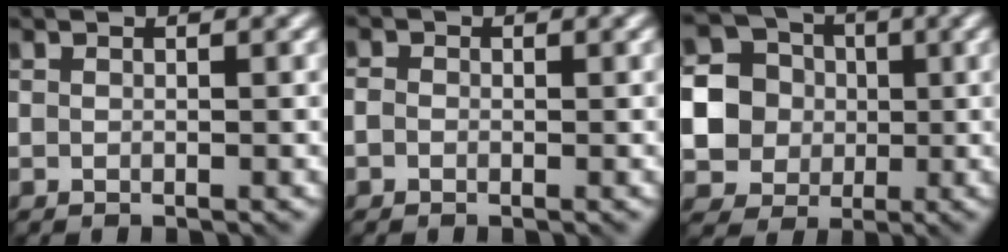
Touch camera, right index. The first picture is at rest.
{"total": 0.9, "force": [-0.2, 0.8, 0.3], "torque": [-0.008, -0.003, -0.007]}
{"total": 11.0, "force": [0.5, 10.5, 3.4], "torque": [-0.119, 0.015, 0.002]}